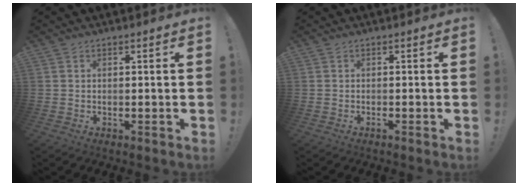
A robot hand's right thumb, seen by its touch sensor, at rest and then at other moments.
{"total": 0.7, "force": [-0.5, -0.3, 0.4], "torque": [-0.009, -0.002, -0.008]}